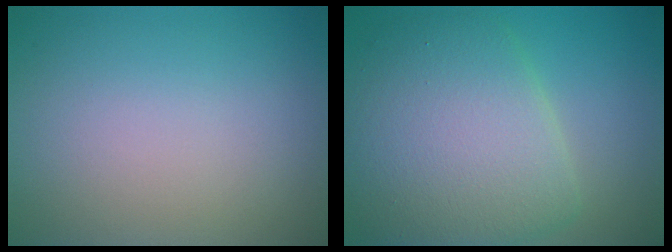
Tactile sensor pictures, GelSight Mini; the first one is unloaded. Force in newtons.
{"total": 9.0, "press": 9.0, "slide": 0.4}